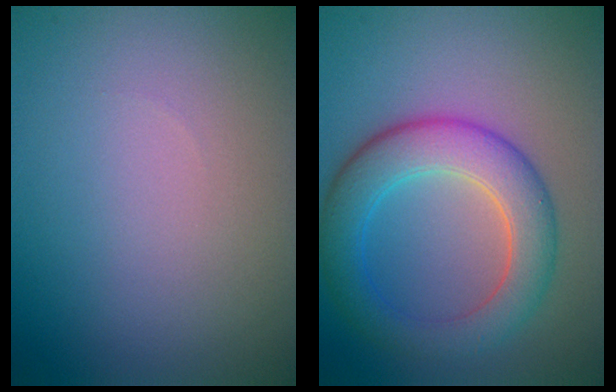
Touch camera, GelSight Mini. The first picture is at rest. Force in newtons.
{"total": 6.2, "press": 6.2, "slide": 0.1}